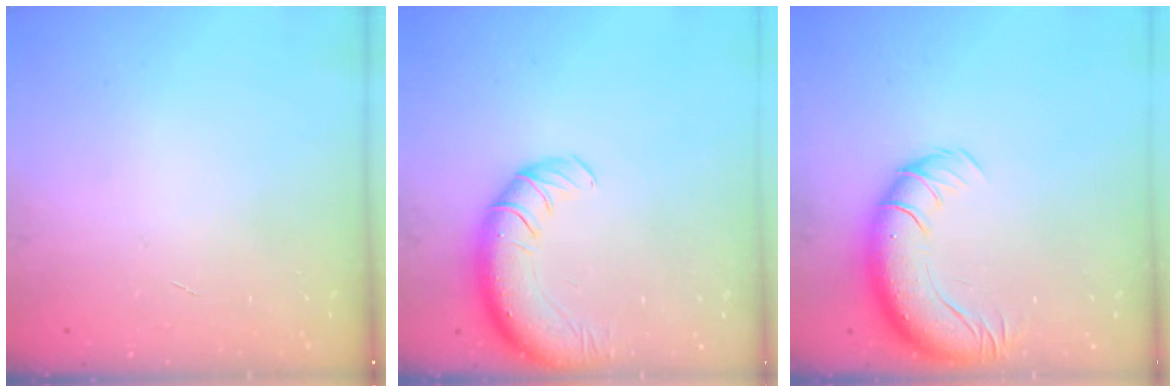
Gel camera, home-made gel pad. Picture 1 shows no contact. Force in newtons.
{"total": 11.9, "press": 11.5, "slide": 3.1}
{"total": 13.9, "press": 13.5, "slide": 3.2}